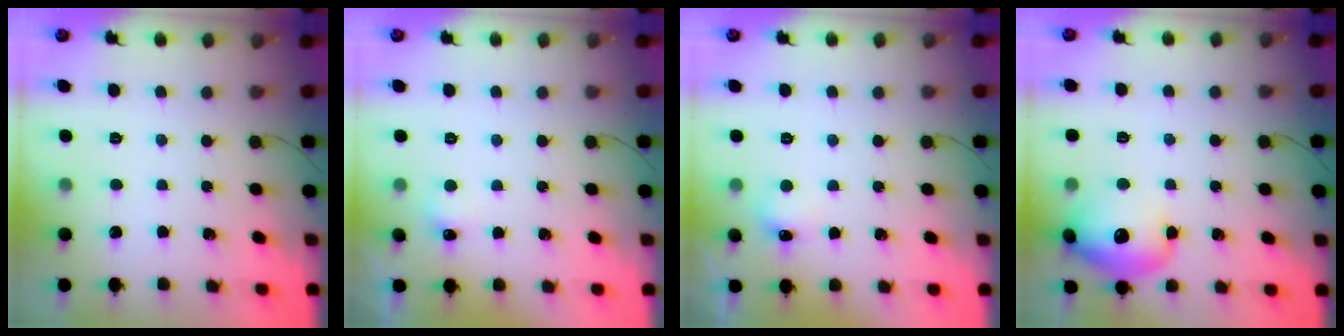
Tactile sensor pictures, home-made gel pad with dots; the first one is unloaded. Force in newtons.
{"total": 4.3, "press": 4.2, "slide": 1.0}
{"total": 5.9, "press": 5.8, "slide": 1.2}
{"total": 14.3, "press": 14.1, "slide": 2.3}